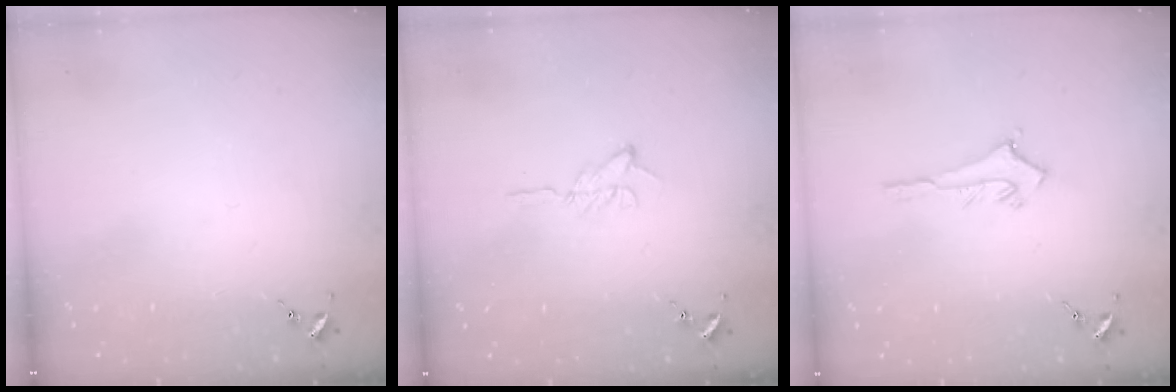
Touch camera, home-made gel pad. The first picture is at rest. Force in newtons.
{"total": 6.4, "press": 6.4, "slide": 0.7}
{"total": 3.8, "press": 3.8, "slide": 0.5}